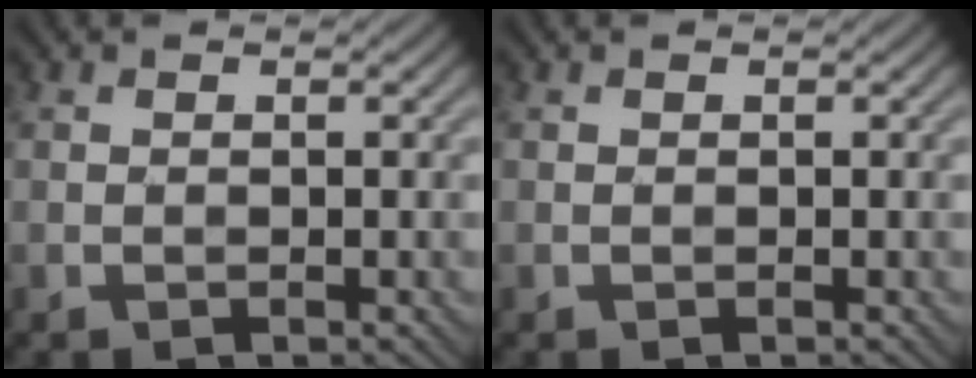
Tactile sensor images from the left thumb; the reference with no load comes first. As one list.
[{"total": 0.0}]